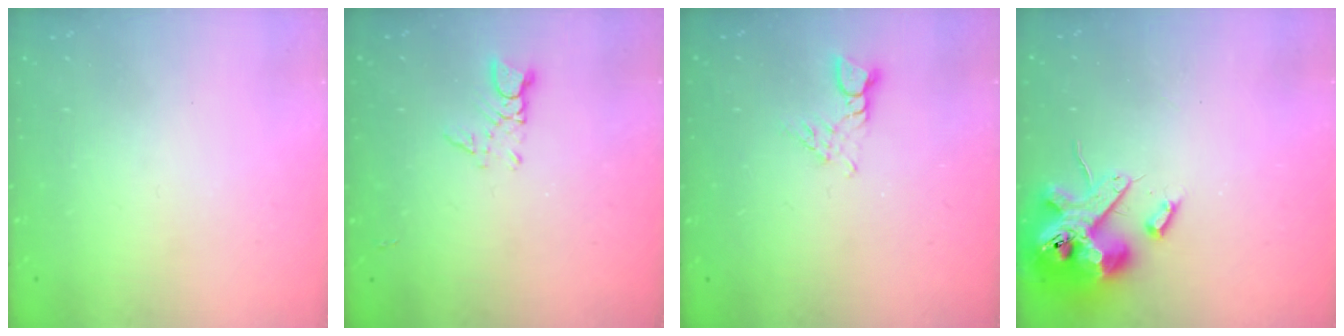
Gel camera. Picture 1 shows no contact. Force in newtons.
{"total": 3.1, "press": 3.1, "slide": 0.3}
{"total": 3.0, "press": 3.0, "slide": 0.4}
{"total": 16.2, "press": 16.0, "slide": 2.6}